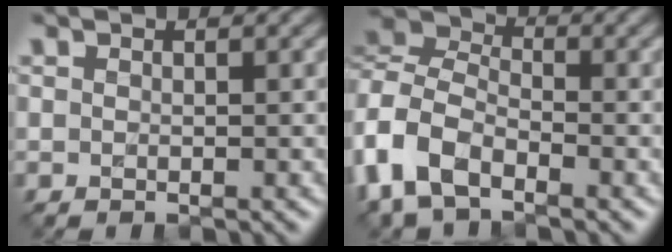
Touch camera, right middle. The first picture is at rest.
{"total": 7.6, "force": [-4.2, 4.5, 4.5], "torque": [-0.103, -0.004, -0.096]}